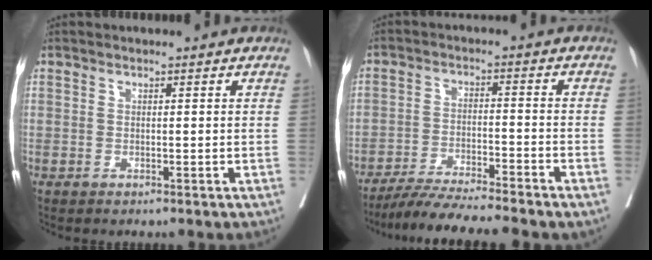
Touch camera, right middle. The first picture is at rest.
{"total": 9.7, "force": [-8.6, -1.0, 4.3], "torque": [-0.063, -0.020, -0.147]}